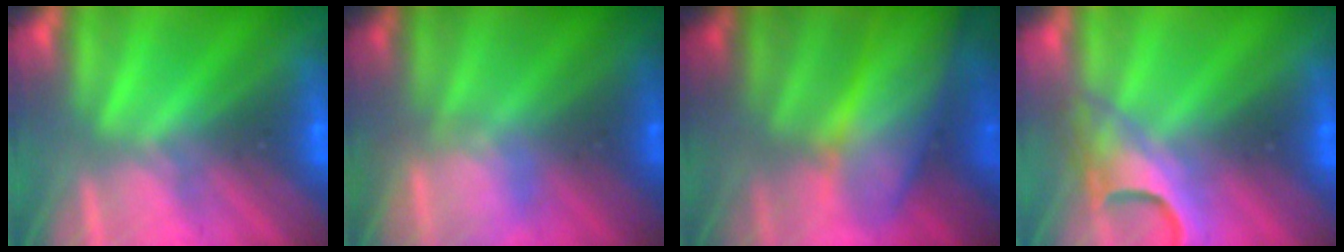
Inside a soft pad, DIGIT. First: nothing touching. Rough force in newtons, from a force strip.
{"total": 3.5}
{"total": 7.1}
{"total": 4.8}